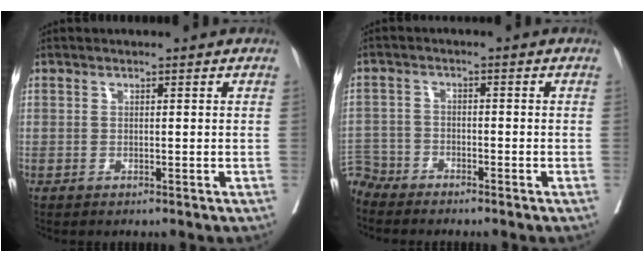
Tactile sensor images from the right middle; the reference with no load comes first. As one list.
[{"total": 4.5, "force": [-4.2, 1.3, -0.9], "torque": [0.018, -0.005, -0.085]}]